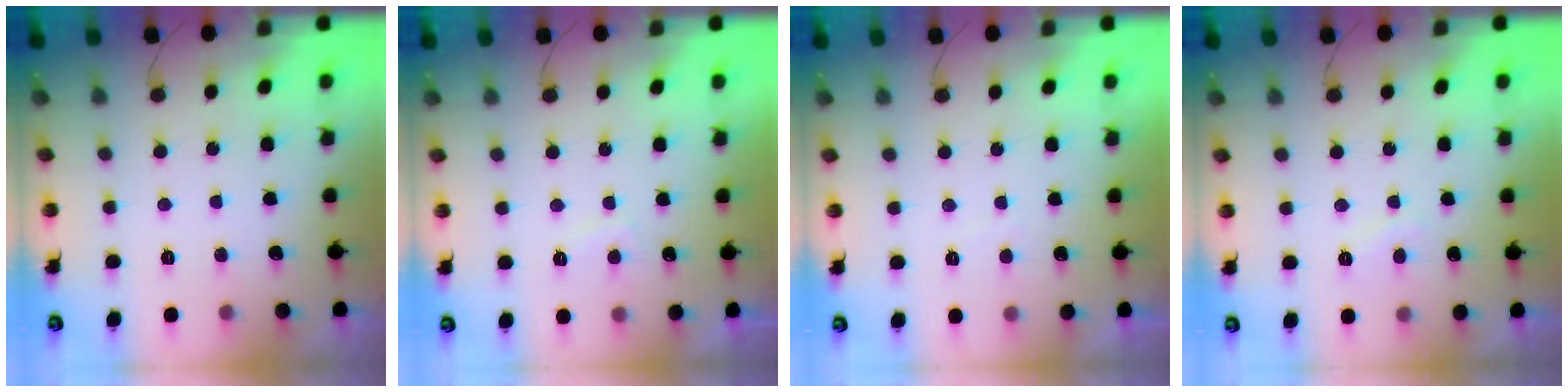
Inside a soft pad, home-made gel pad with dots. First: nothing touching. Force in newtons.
{"total": 2.5, "press": 2.3, "slide": 0.9}
{"total": 0.5, "press": 0.3, "slide": 0.5}
{"total": 1.8, "press": 1.6, "slide": 0.6}